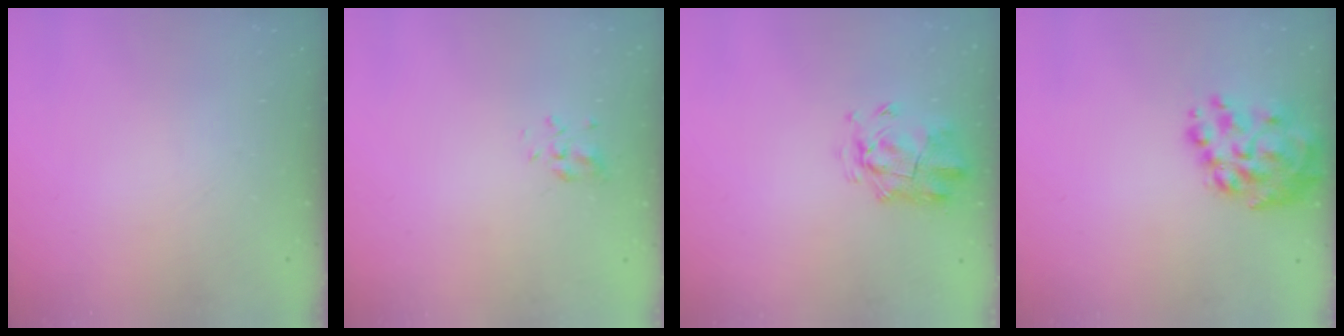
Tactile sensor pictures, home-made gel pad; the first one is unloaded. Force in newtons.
{"total": 3.3, "press": 3.1, "slide": 1.1}
{"total": 3.4, "press": 3.1, "slide": 1.5}
{"total": 11.5, "press": 11.0, "slide": 3.3}